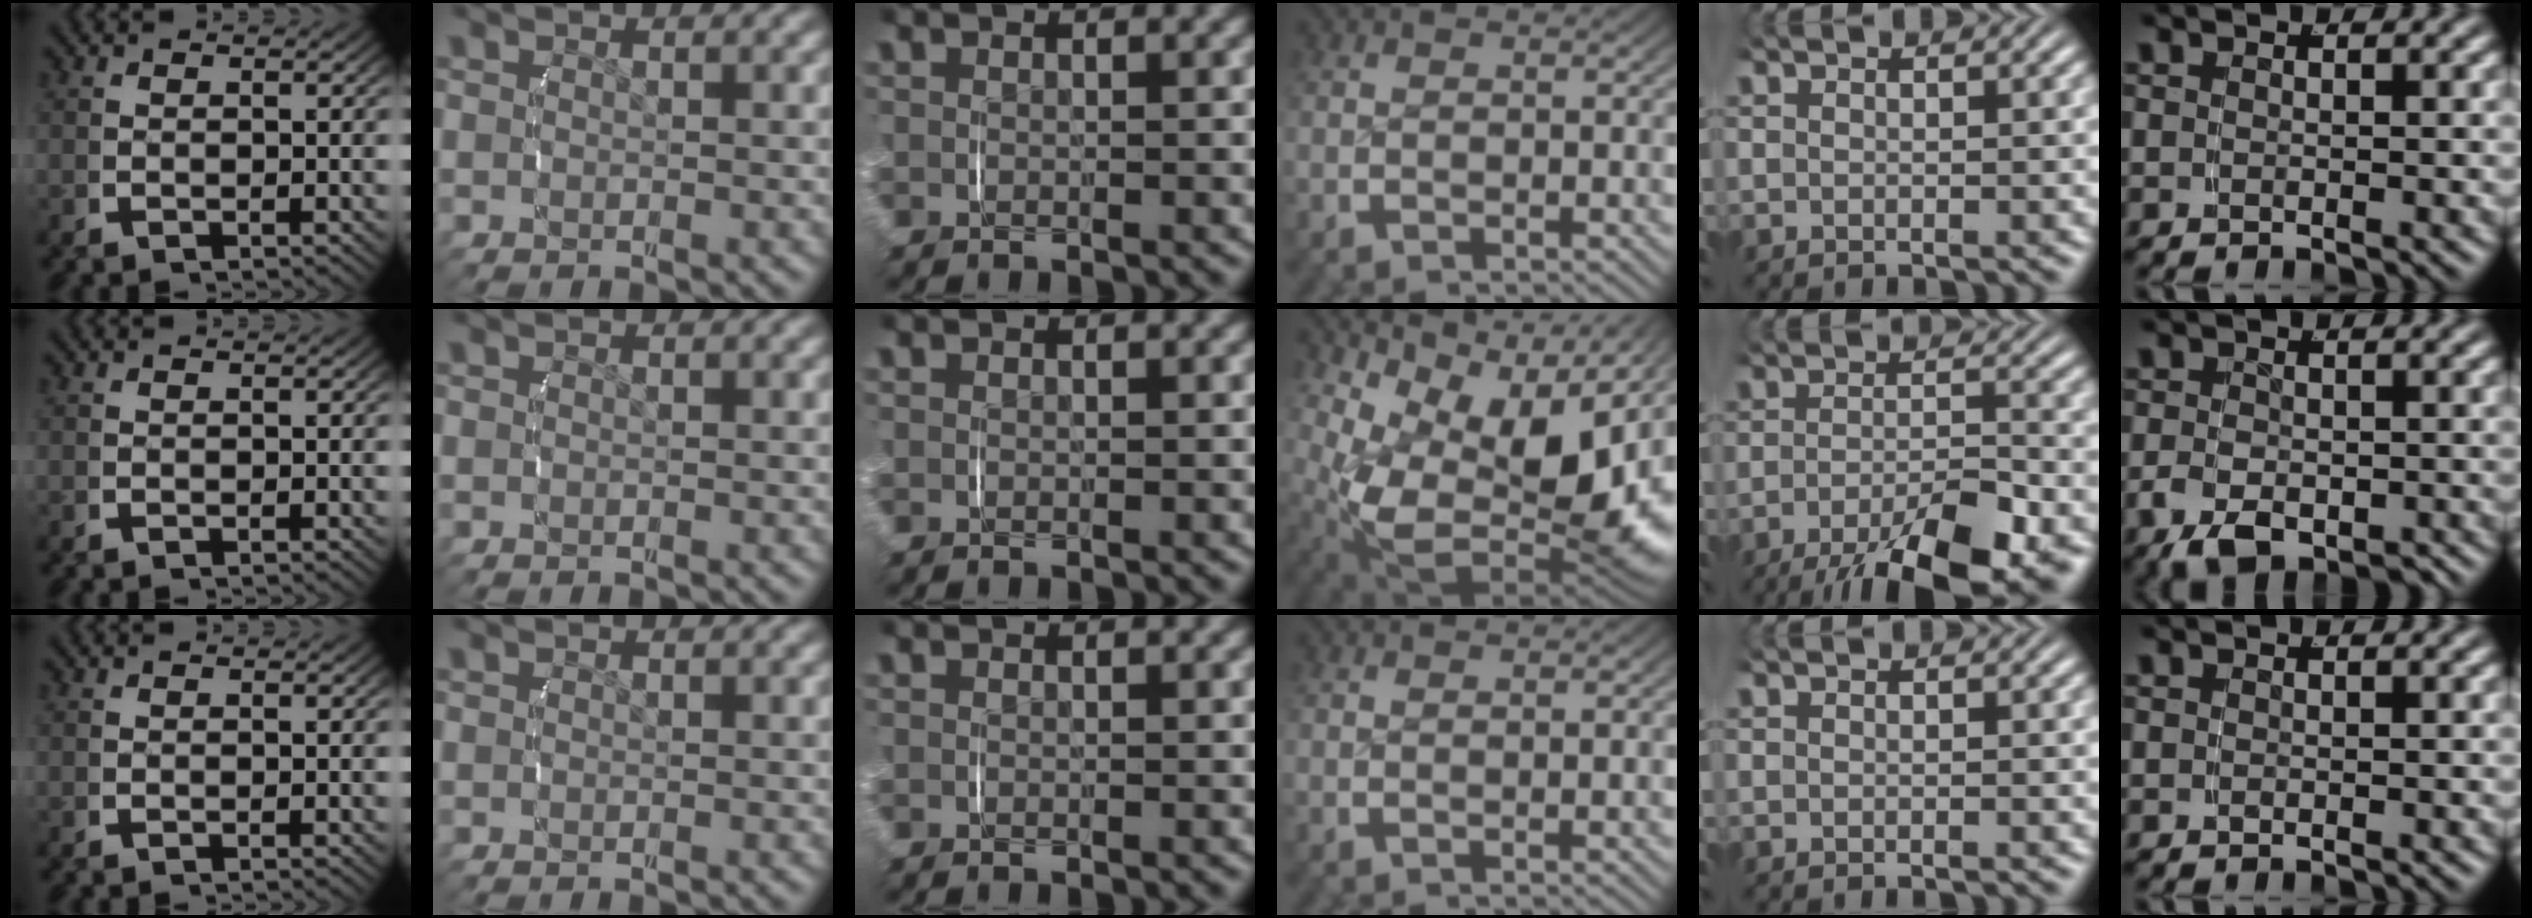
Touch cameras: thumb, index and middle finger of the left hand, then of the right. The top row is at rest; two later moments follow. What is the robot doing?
{"motion": "lift_and_place", "object": "ethernet cable"}